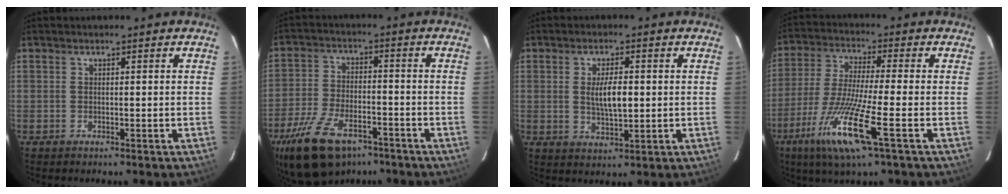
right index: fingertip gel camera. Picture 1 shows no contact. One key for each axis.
{"total": 16.2, "fx": -10.6, "fy": 8.1, "fz": 9.3, "tx": -0.212, "ty": -0.023, "tz": -0.185}
{"total": 5.9, "fx": 0.5, "fy": 2.1, "fz": 5.5, "tx": -0.098, "ty": -0.003, "tz": 0.014}
{"total": 14.3, "fx": -6.5, "fy": 0.5, "fz": 12.8, "tx": -0.273, "ty": -0.027, "tz": -0.126}